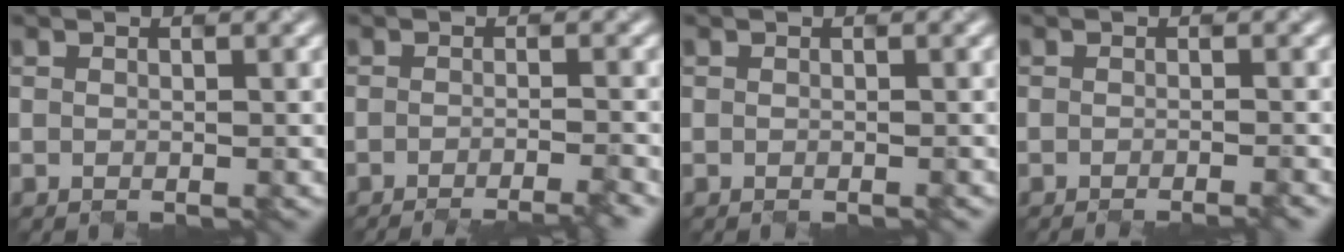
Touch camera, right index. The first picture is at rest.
{"total": 4.5, "force": [-2.8, 1.1, 3.3], "torque": [-0.018, -0.003, -0.030]}
{"total": 0.0}
{"total": 2.3, "force": [-1.0, 0.9, 1.9], "torque": [0.004, 0.000, -0.016]}